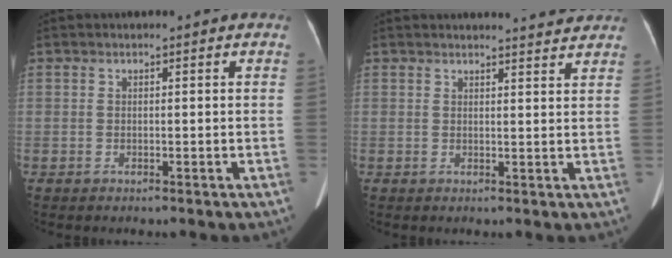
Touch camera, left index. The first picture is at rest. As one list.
[{"total": 3.3, "force": [3.2, 0.2, 0.6], "torque": [-0.014, -0.007, 0.030]}]